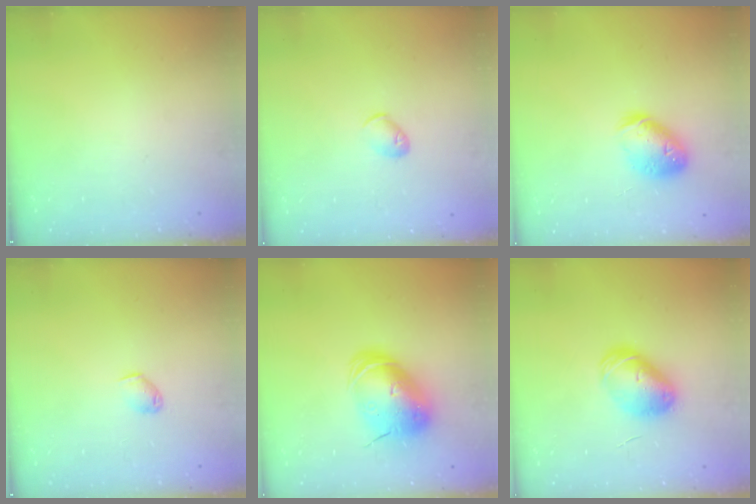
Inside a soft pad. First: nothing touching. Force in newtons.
{"total": 5.6, "press": 5.5, "slide": 0.9}
{"total": 12.4, "press": 12.3, "slide": 1.6}
{"total": 3.9, "press": 3.8, "slide": 0.7}
{"total": 12.4, "press": 12.2, "slide": 2.2}
{"total": 9.3, "press": 9.2, "slide": 1.3}